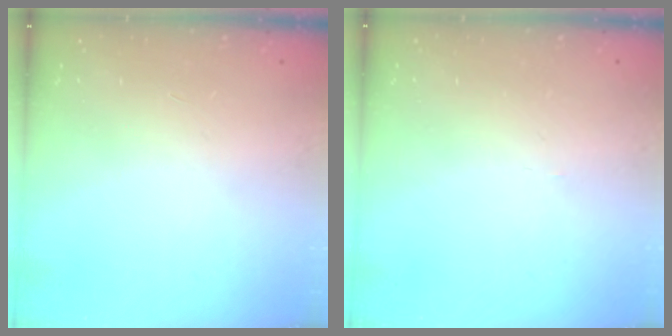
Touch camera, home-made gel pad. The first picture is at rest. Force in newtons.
{"total": 0.0}